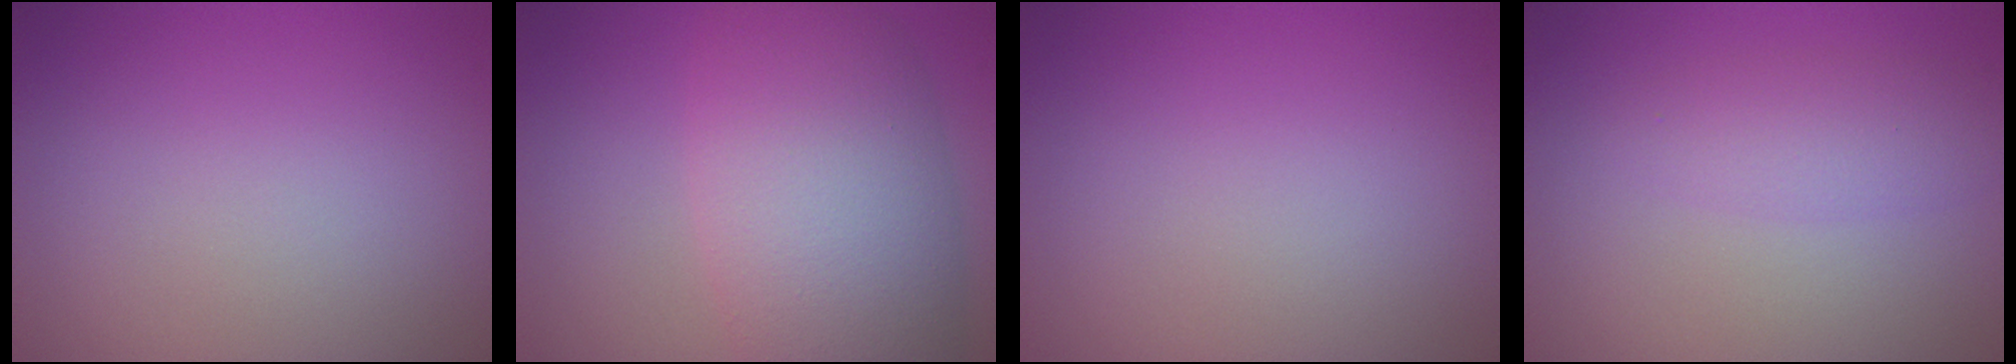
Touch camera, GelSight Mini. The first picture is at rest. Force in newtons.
{"total": 9.9, "press": 9.9, "slide": 0.1}
{"total": 0.0}
{"total": 2.3, "press": 2.3, "slide": 0.1}